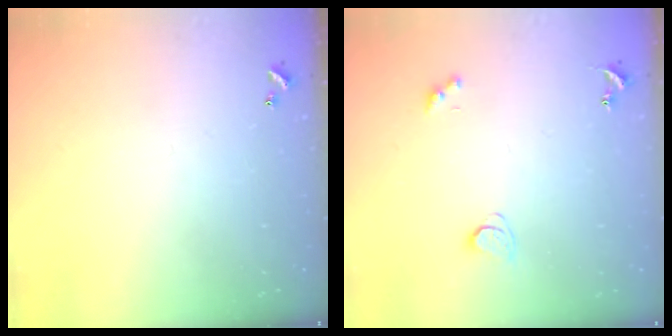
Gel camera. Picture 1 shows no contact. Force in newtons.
{"total": 2.1, "press": 2.1, "slide": 0.4}